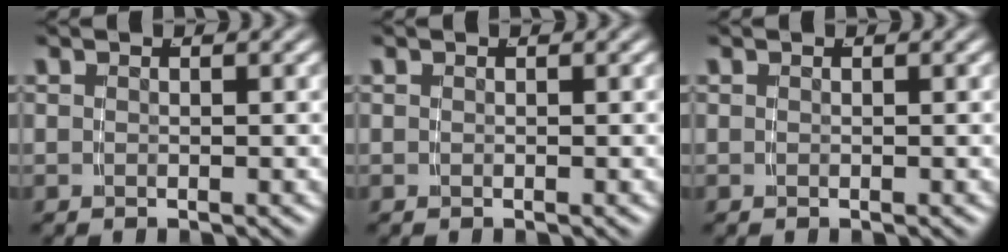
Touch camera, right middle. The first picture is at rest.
{"total": 0.0}
{"total": 0.0}